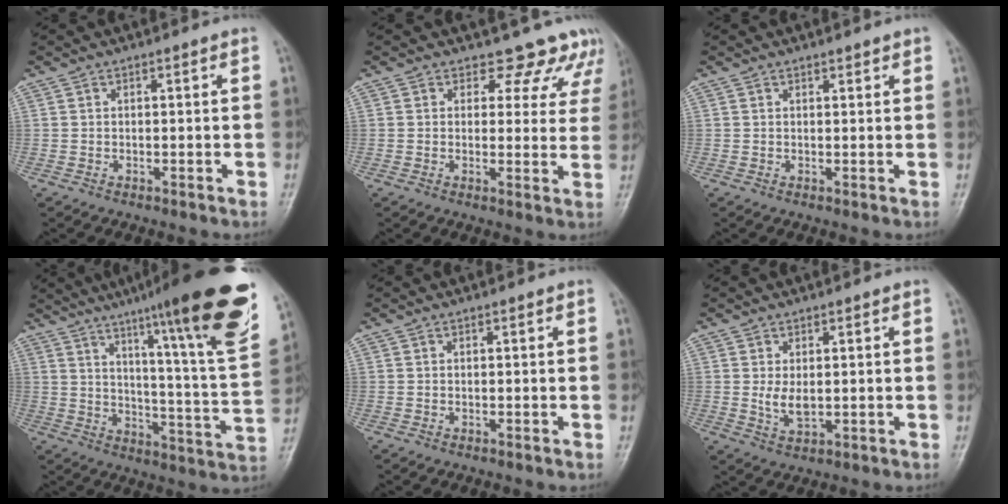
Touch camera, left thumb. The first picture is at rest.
{"total": 9.5, "force": [8.1, 4.9, 0.7], "torque": [0.051, -0.039, 0.064]}
{"total": 1.0, "force": [0.9, 0.3, 0.4], "torque": [-0.002, -0.004, 0.010]}
{"total": 25.6, "force": [16.0, 1.9, 19.8], "torque": [-0.267, -0.070, 0.230]}
{"total": 0.0}
{"total": 3.6, "force": [0.5, 1.9, 2.9], "torque": [-0.049, -0.012, 0.017]}